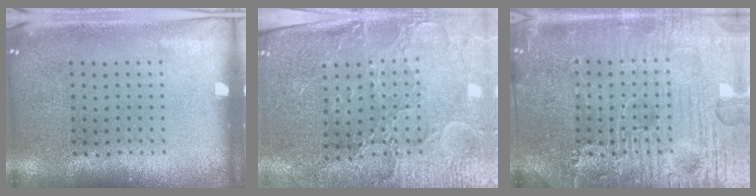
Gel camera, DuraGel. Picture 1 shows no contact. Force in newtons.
{"total": 3.5, "press": 3.2, "slide": 1.3}
{"total": 7.8, "press": 7.7, "slide": 0.9}